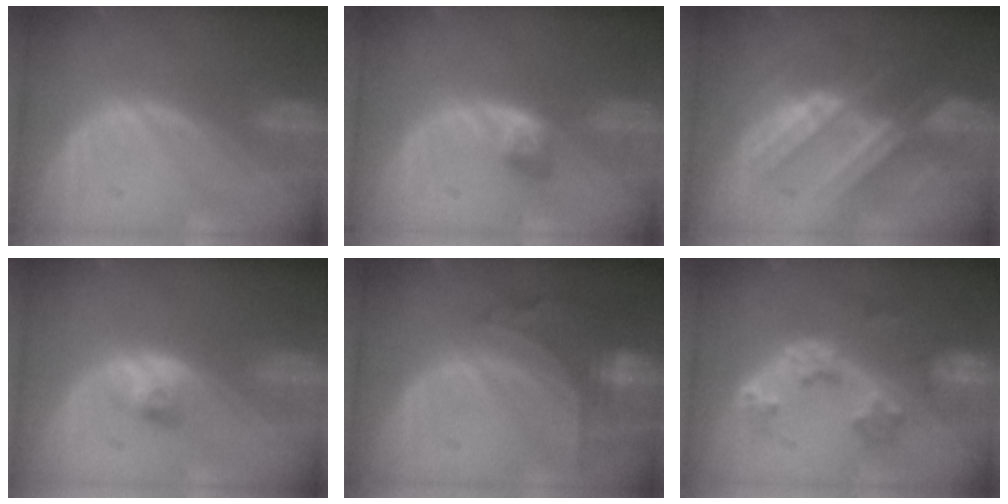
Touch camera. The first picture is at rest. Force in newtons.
{"total": 3.0, "press": 2.7, "slide": 1.3}
{"total": 7.7, "press": 7.6, "slide": 0.8}
{"total": 2.7, "press": 2.4, "slide": 1.1}
{"total": 7.8, "press": 6.8, "slide": 3.8}
{"total": 5.7, "press": 5.6, "slide": 1.1}